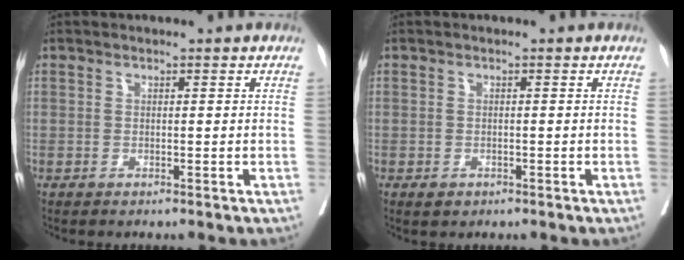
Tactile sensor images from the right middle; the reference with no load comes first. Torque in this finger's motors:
{"motor_torque": [0.31, -0.25, -0.05, 0.00]}